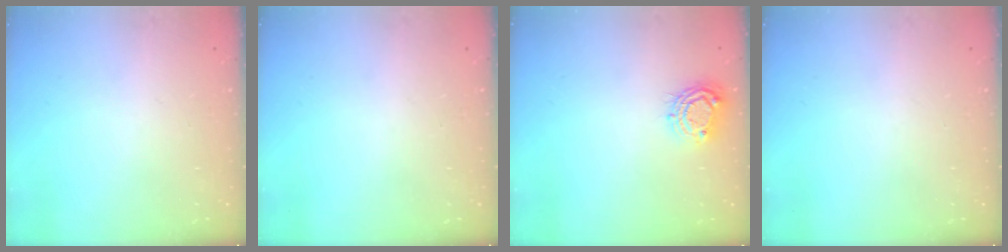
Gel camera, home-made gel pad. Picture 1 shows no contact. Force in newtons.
{"total": 0.0}
{"total": 8.1, "press": 8.1, "slide": 0.7}
{"total": 0.0}